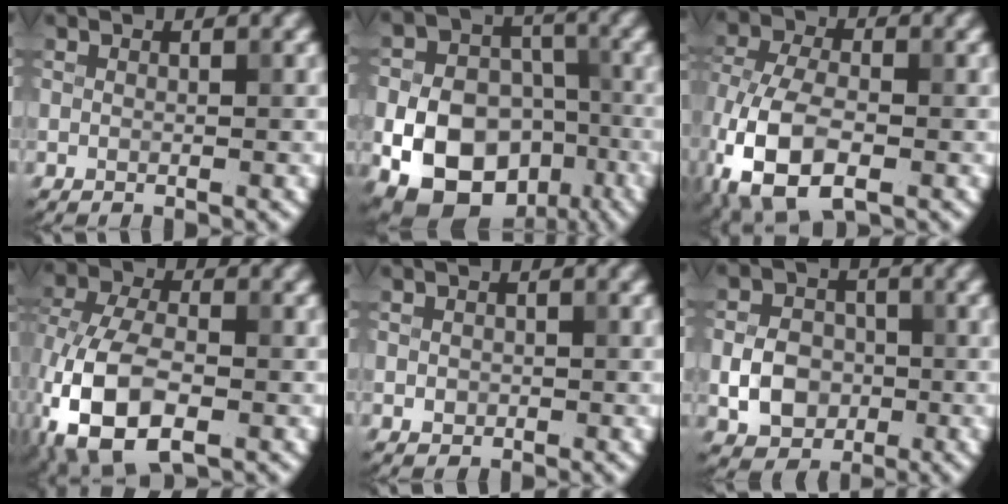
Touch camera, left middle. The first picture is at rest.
{"total": 12.6, "force": [-4.8, 9.6, 6.6], "torque": [-0.107, -0.027, -0.107]}
{"total": 9.8, "force": [-3.7, 5.4, 7.3], "torque": [-0.172, -0.014, -0.074]}
{"total": 11.5, "force": [-4.2, 6.5, 8.5], "torque": [-0.186, -0.014, -0.075]}
{"total": 0.9, "force": [-0.1, 0.8, 0.4], "torque": [-0.003, -0.004, -0.004]}
{"total": 4.7, "force": [-1.0, 3.8, 2.5], "torque": [-0.041, 0.001, -0.022]}